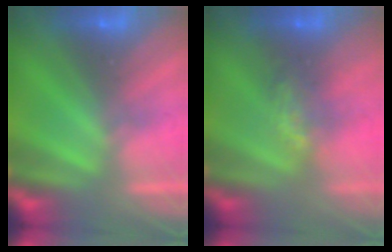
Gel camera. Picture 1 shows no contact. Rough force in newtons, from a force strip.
{"total": 4.6}